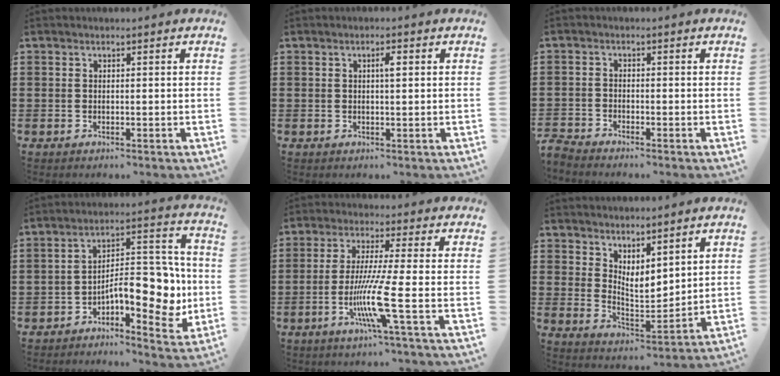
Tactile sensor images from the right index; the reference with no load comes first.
{"total": 1.8, "force": [0.4, 0.4, 1.7], "torque": [-0.033, 0.005, 0.005]}
{"total": 2.0, "force": [-2.0, 0.0, -0.1], "torque": [-0.003, 0.000, -0.044]}
{"total": 11.3, "force": [-2.7, 5.2, 9.7], "torque": [-0.120, 0.003, -0.048]}
{"total": 9.2, "force": [-3.0, -0.5, 8.7], "torque": [-0.183, -0.026, -0.062]}
{"total": 4.4, "force": [3.7, 1.7, 1.6], "torque": [-0.045, -0.018, 0.069]}